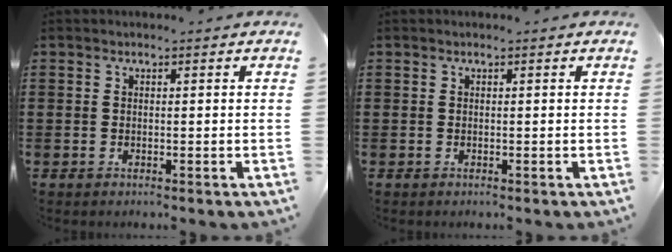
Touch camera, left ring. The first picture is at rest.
{"total": 0.0}